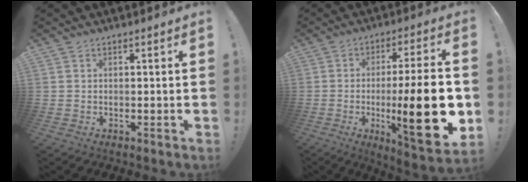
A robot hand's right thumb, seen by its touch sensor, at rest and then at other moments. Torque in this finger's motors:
{"motor_torque": [0.11, 1.37, 2.05, -0.72, 0.17]}